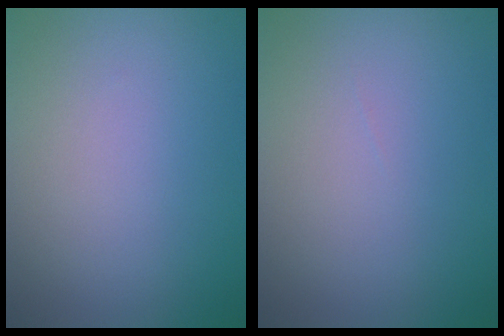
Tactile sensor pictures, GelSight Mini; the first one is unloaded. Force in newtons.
{"total": 0.0}